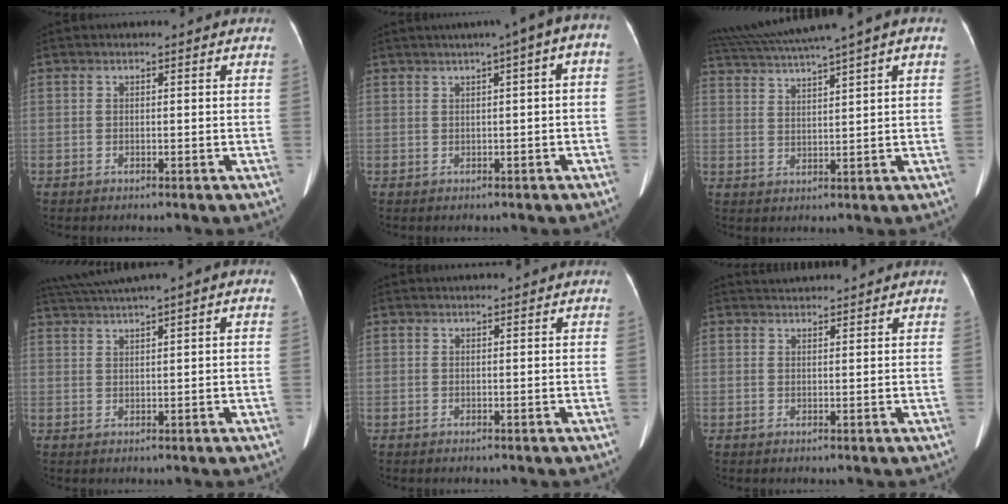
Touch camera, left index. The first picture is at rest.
{"total": 6.1, "force": [1.6, 0.8, 5.9], "torque": [-0.078, 0.026, 0.015]}
{"total": 10.1, "force": [7.8, -1.2, 6.3], "torque": [-0.114, 0.032, 0.128]}
{"total": 5.8, "force": [4.3, -0.9, 3.8], "torque": [-0.075, 0.028, 0.080]}
{"total": 3.3, "force": [3.2, 0.1, 0.8], "torque": [-0.009, 0.027, 0.042]}
{"total": 4.2, "force": [4.1, 0.1, 0.6], "torque": [-0.015, 0.031, 0.063]}